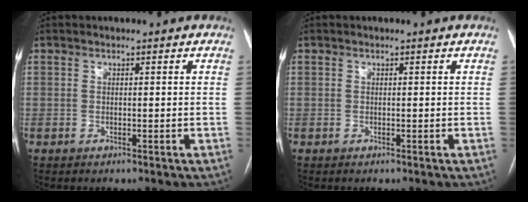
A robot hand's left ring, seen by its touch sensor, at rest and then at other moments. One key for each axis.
{"total": 0.0}